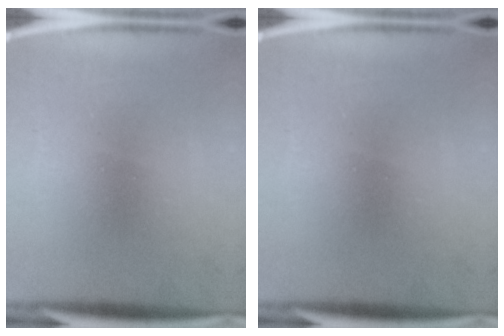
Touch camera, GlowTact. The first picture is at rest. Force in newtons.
{"total": 0.0}